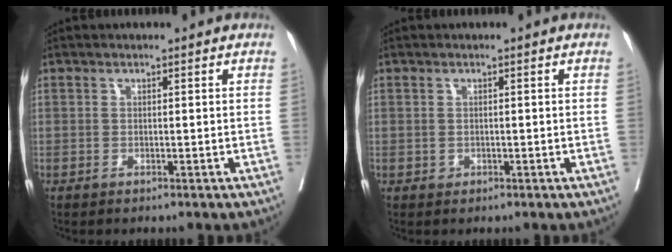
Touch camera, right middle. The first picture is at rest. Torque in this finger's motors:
{"motor_torque": [0.16, -0.22, 0.03, 0.01]}